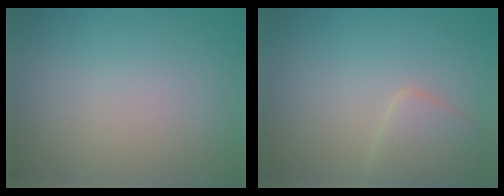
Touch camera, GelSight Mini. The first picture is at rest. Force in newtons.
{"total": 2.5, "press": 2.5, "slide": 0.1}